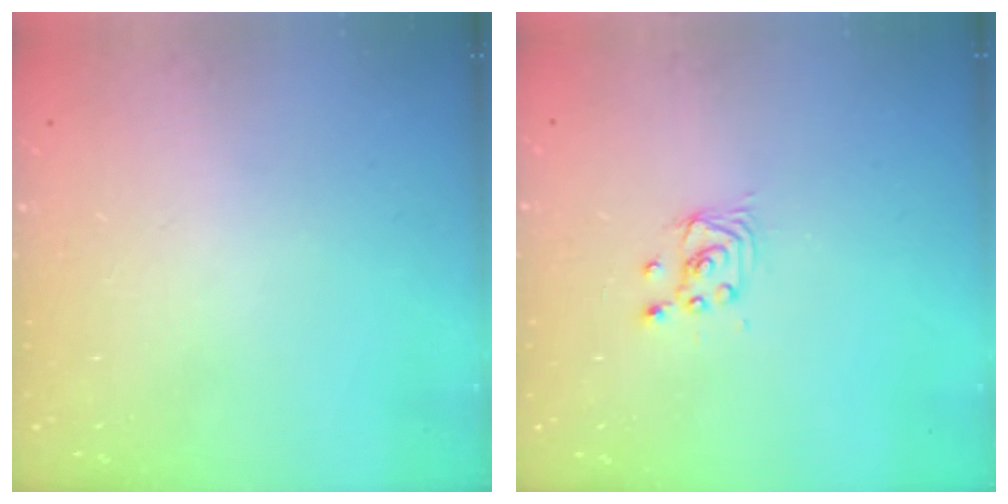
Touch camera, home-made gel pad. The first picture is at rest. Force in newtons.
{"total": 2.5, "press": 2.5, "slide": 0.2}